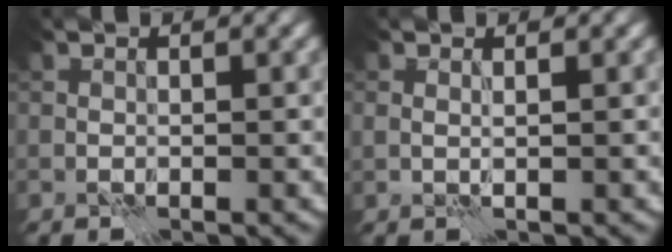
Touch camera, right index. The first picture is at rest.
{"total": 1.2, "force": [1.0, -0.7, 0.1], "torque": [0.002, -0.001, 0.019]}